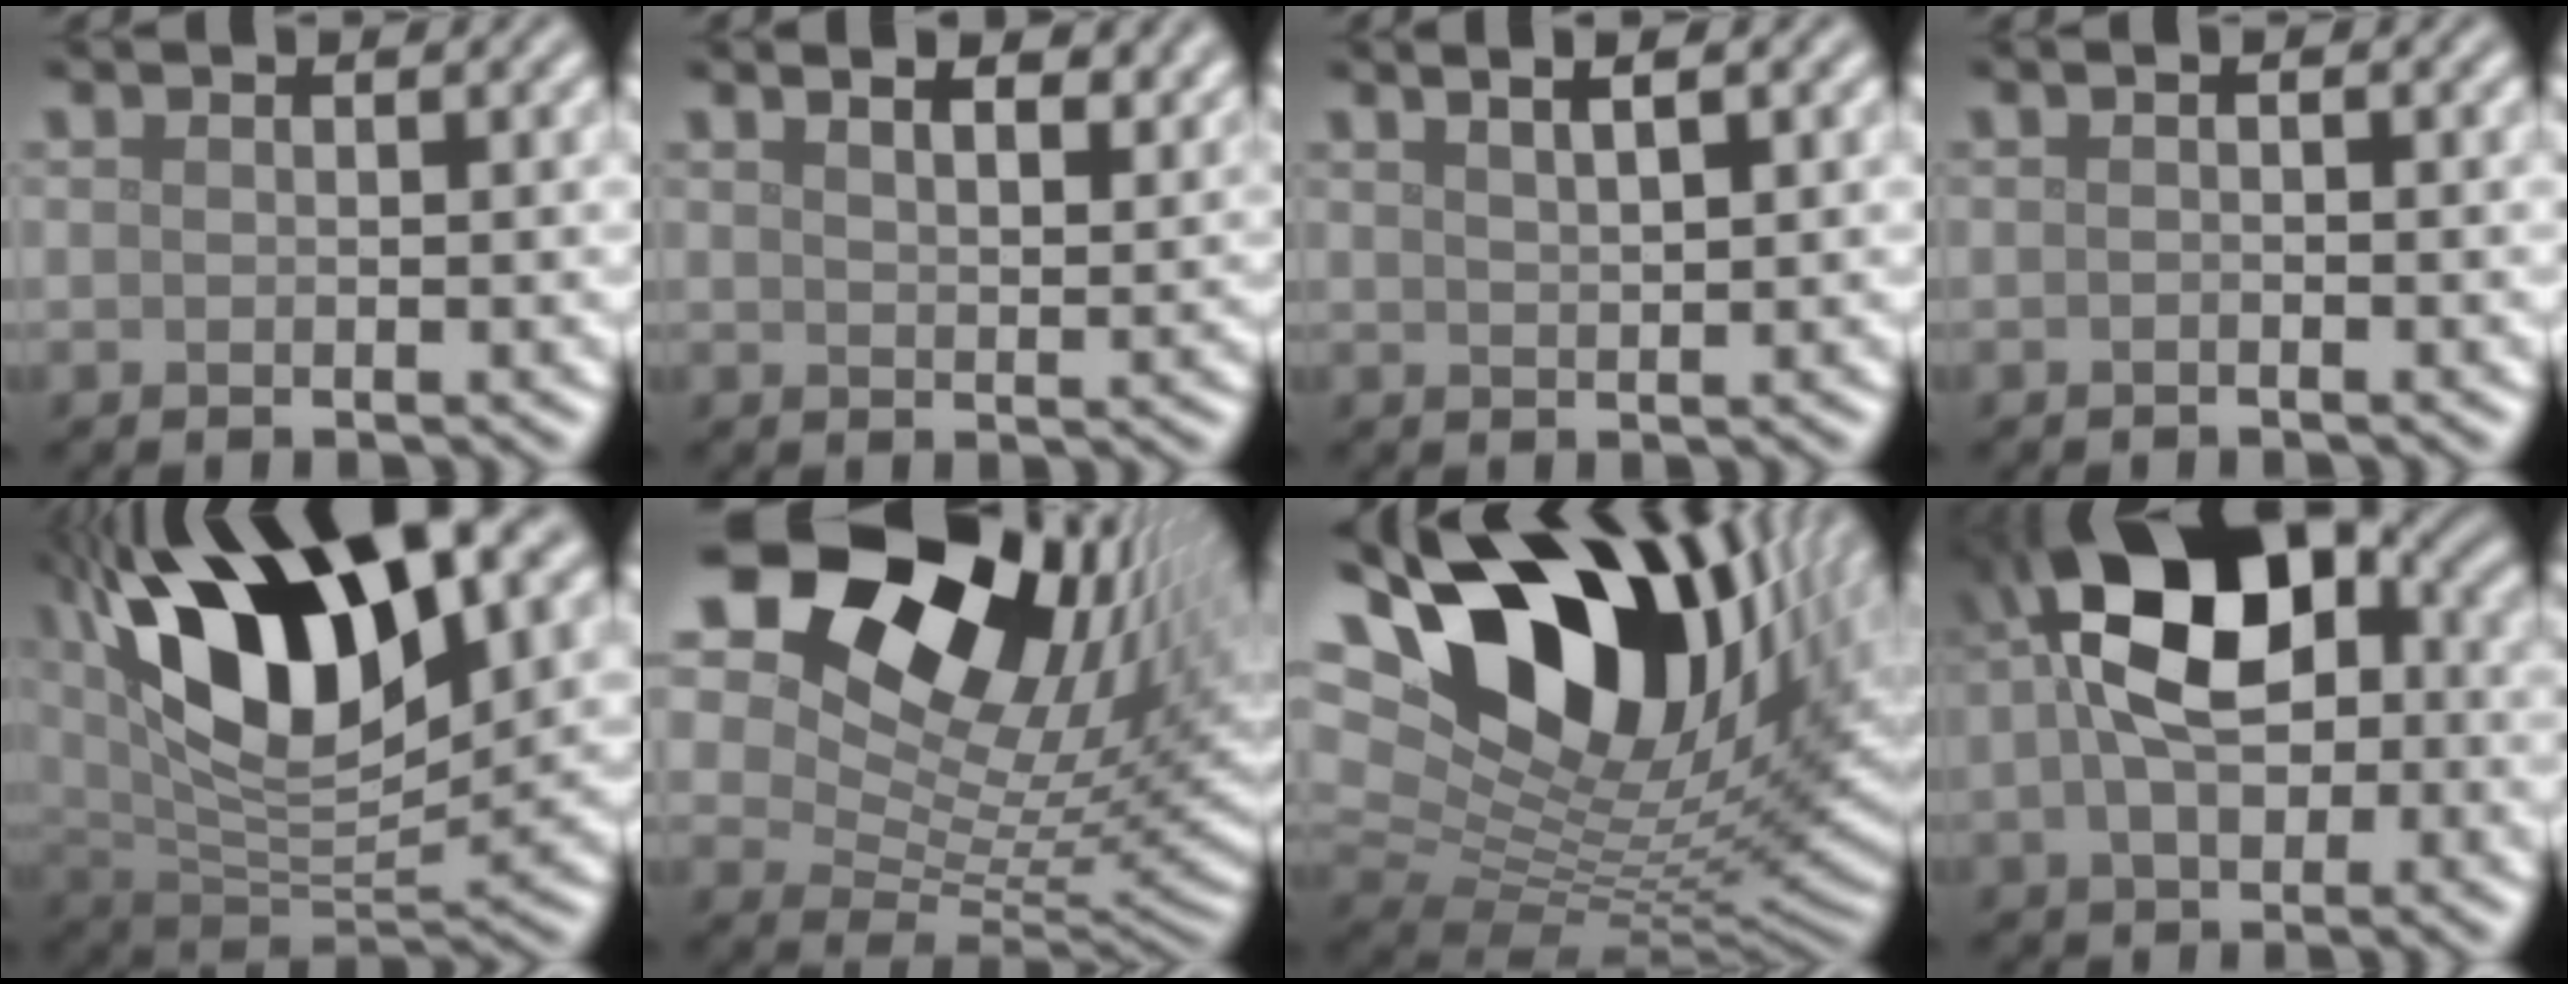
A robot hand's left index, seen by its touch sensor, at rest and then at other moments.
{"total": 6.6, "force": [4.8, 2.6, 3.7], "torque": [-0.025, 0.030, 0.033]}
{"total": 3.0, "force": [1.9, 1.1, 2.1], "torque": [-0.012, 0.012, 0.007]}
{"total": 0.6, "force": [-0.3, 0.1, 0.5], "torque": [-0.012, -0.001, -0.008]}
{"total": 15.5, "force": [5.9, 6.7, 12.7], "torque": [-0.226, 0.014, 0.098]}
{"total": 19.6, "force": [10.7, 11.9, 11.4], "torque": [-0.192, 0.053, 0.171]}
{"total": 19.8, "force": [8.7, 11.5, 13.5], "torque": [-0.225, 0.040, 0.140]}
{"total": 12.3, "force": [1.3, 7.1, 10.0], "torque": [-0.173, 0.024, 0.014]}